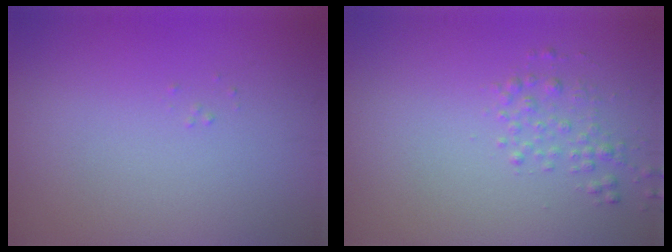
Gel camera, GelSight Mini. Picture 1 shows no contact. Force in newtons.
{"total": 1.6, "press": 1.6, "slide": 0.1}